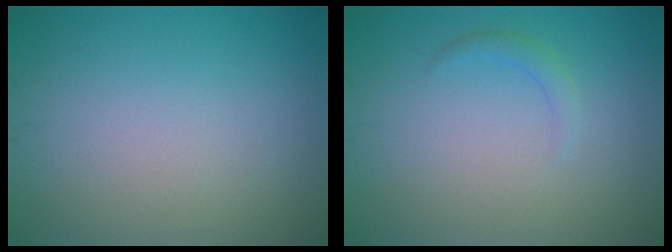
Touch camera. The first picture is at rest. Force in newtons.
{"total": 1.1, "press": 1.1, "slide": 0.2}